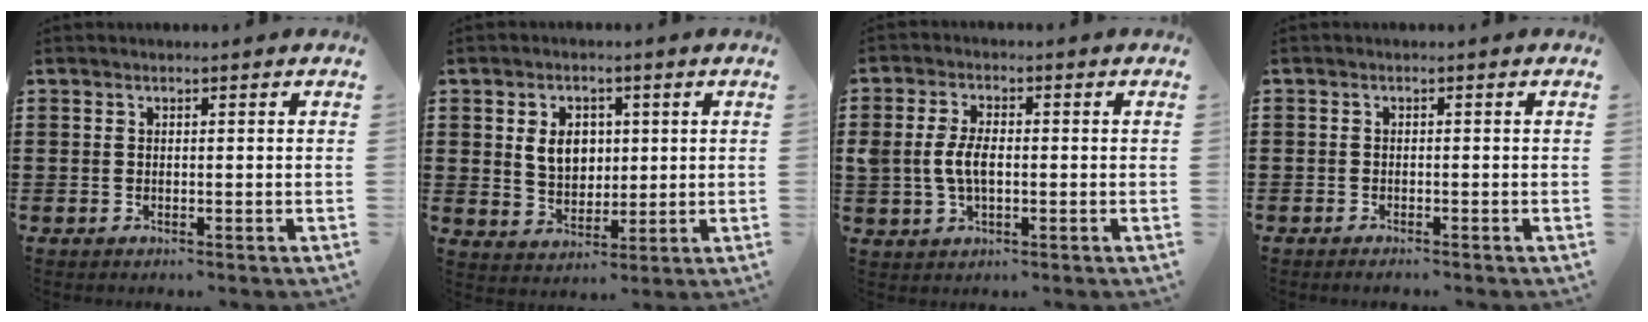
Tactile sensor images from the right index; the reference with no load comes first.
{"total": 5.6, "force": [1.1, 4.3, 3.5], "torque": [-0.074, 0.012, 0.015]}
{"total": 4.8, "force": [-0.3, 2.7, 4.0], "torque": [-0.100, 0.000, -0.012]}
{"total": 0.8, "force": [-0.8, 0.2, 0.1], "torque": [-0.004, 0.001, -0.017]}